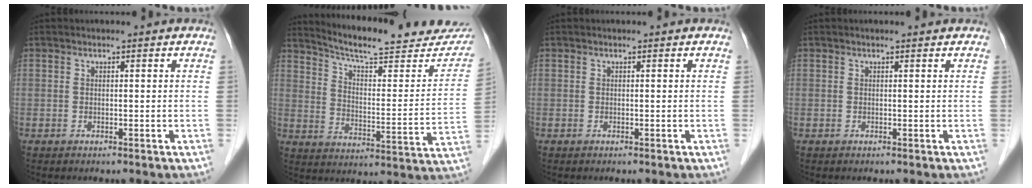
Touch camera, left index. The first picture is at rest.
{"total": 22.5, "force": [20.5, 3.6, 8.6], "torque": [-0.120, -0.045, 0.269]}
{"total": 0.0}
{"total": 0.9, "force": [0.8, 0.1, 0.3], "torque": [-0.012, 0.007, 0.009]}